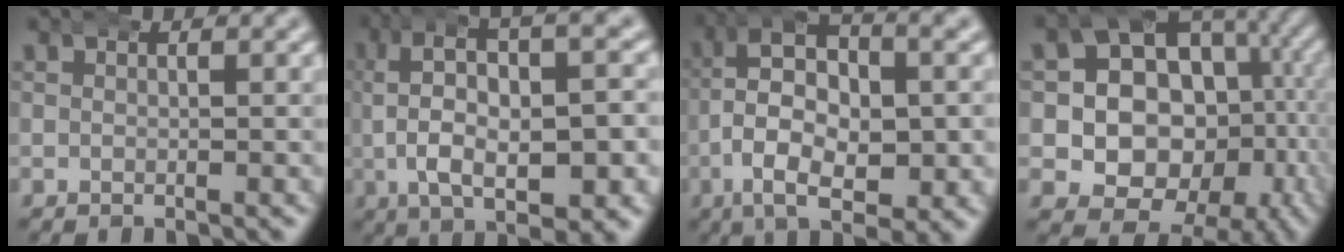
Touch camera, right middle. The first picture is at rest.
{"total": 8.2, "force": [1.4, 3.4, 7.4], "torque": [-0.115, 0.009, 0.020]}
{"total": 9.7, "force": [1.3, 5.4, 7.9], "torque": [-0.128, -0.007, 0.018]}
{"total": 15.2, "force": [-3.3, 12.9, 7.4], "torque": [-0.162, -0.073, -0.046]}